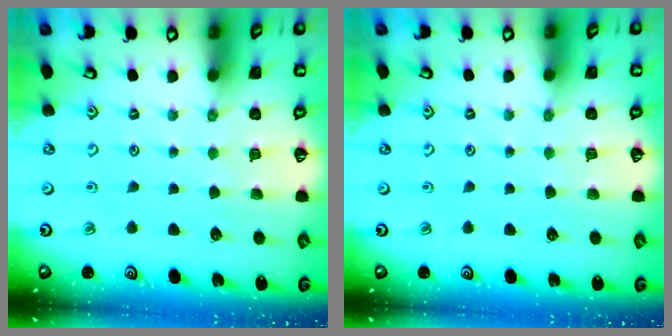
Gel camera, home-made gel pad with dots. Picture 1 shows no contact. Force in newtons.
{"total": 0.0}